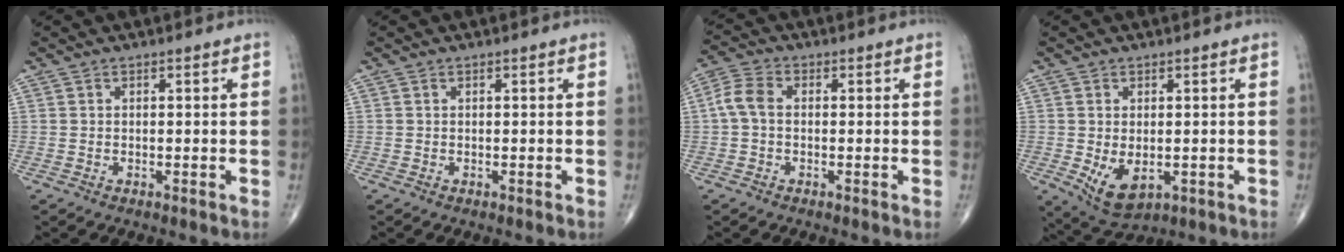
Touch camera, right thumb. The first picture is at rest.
{"total": 0.0}
{"total": 4.7, "force": [-0.1, 3.1, 3.5], "torque": [-0.075, 0.013, -0.010]}
{"total": 6.6, "force": [-1.2, 3.8, 5.3], "torque": [-0.084, -0.013, -0.004]}